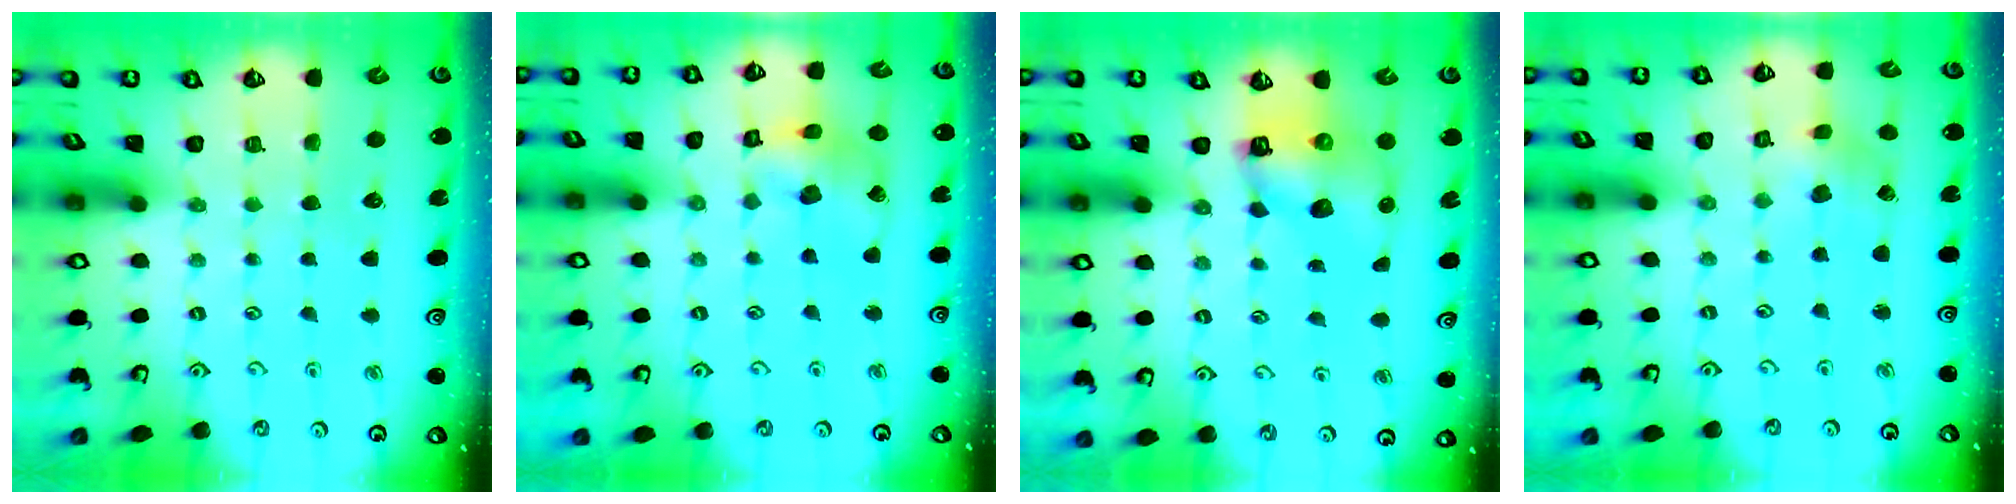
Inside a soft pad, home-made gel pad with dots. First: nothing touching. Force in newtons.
{"total": 13.6, "press": 13.4, "slide": 1.9}
{"total": 8.0, "press": 7.9, "slide": 1.4}
{"total": 2.7, "press": 2.7, "slide": 0.4}